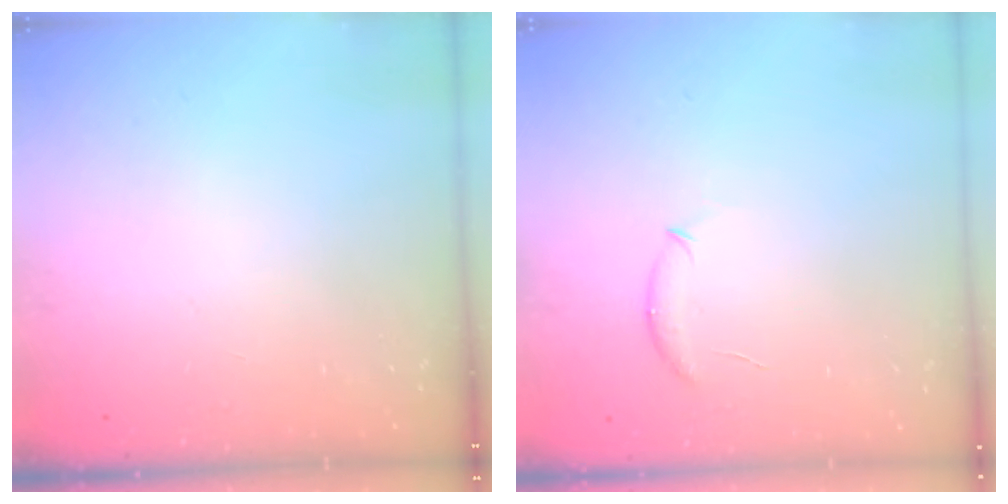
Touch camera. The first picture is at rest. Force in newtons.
{"total": 7.4, "press": 7.2, "slide": 1.9}